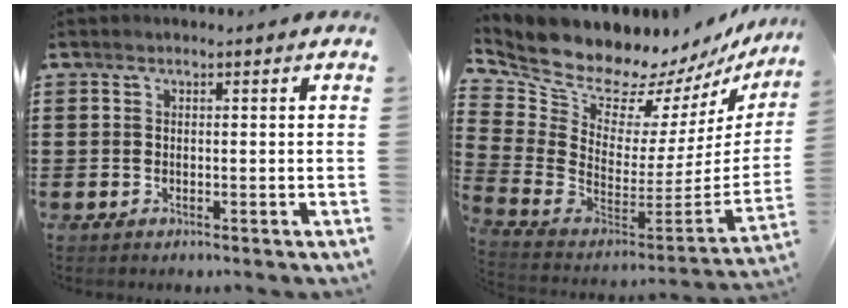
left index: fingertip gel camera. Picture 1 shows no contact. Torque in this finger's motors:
{"motor_torque": [2.14, 0.00, 0.76, 0.15]}